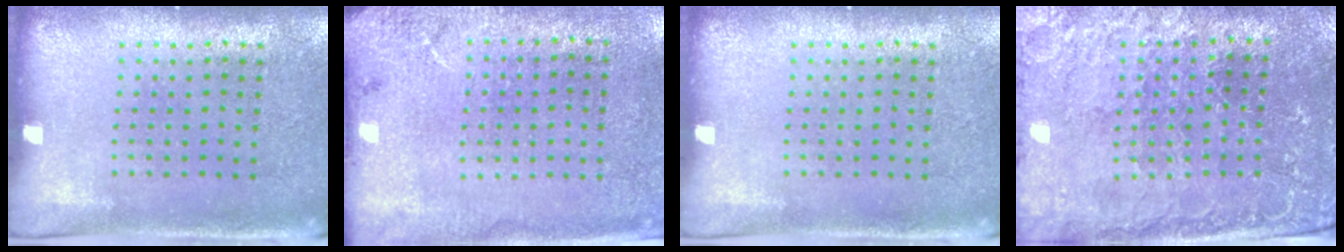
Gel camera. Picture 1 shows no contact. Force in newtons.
{"total": 2.6, "press": 2.1, "slide": 1.5}
{"total": 0.0}
{"total": 1.2, "press": 1.2, "slide": 0.4}